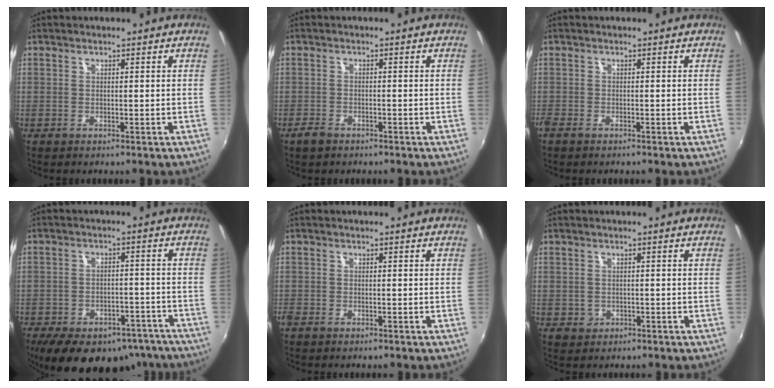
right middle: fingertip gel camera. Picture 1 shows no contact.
{"total": 2.3, "force": [-1.8, 1.1, 0.9], "torque": [-0.025, -0.004, -0.035]}
{"total": 1.6, "force": [-1.3, 0.5, 0.7], "torque": [-0.017, -0.009, -0.026]}
{"total": 20.9, "force": [-15.8, 10.1, 9.2], "torque": [-0.180, 0.001, -0.194]}
{"total": 1.4, "force": [-1.1, 0.6, 0.5], "torque": [-0.014, -0.007, -0.023]}
{"total": 2.0, "force": [-0.5, 1.9, 0.5], "torque": [-0.011, -0.004, -0.004]}